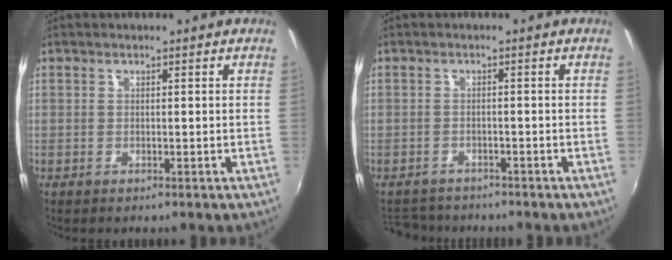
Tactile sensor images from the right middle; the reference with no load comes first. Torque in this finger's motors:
{"motor_torque": [-0.60, -0.38, -0.09, -0.01]}